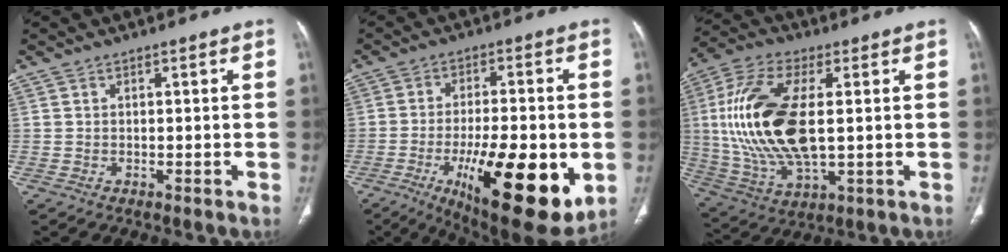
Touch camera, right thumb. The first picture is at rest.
{"total": 22.5, "force": [-6.6, 7.6, 20.2], "torque": [-0.283, -0.014, -0.082]}
{"total": 20.9, "force": [1.7, 9.6, 18.5], "torque": [-0.393, -0.006, 0.036]}